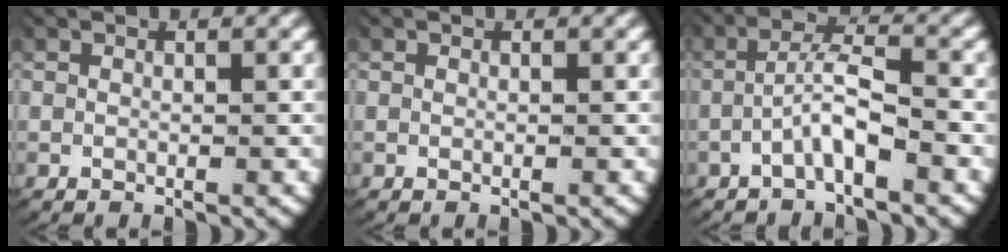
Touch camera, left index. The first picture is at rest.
{"total": 0.0}
{"total": 3.0, "force": [-1.2, 0.6, 2.7], "torque": [-0.052, 0.007, -0.025]}